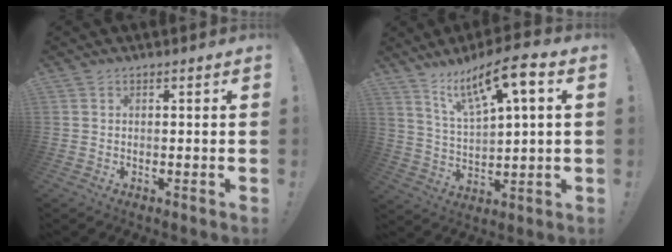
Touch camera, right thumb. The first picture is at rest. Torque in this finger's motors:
{"motor_torque": [0.75, 0.93, 0.21, 0.13, 0.30]}